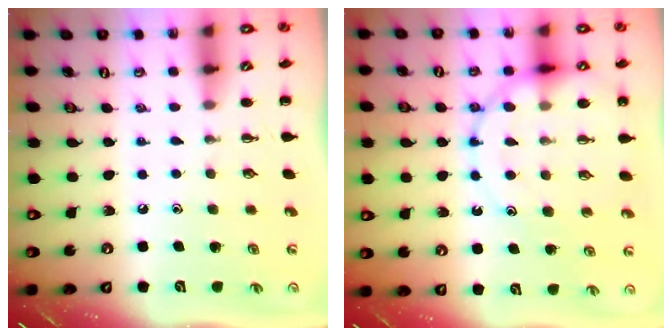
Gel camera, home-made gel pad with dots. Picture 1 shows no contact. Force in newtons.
{"total": 15.3, "press": 14.9, "slide": 3.7}